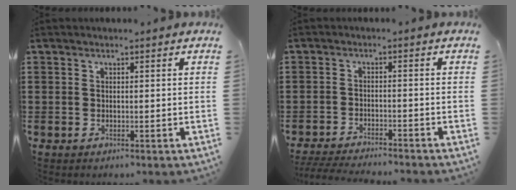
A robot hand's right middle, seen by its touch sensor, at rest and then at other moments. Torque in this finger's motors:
{"motor_torque": [0.18, -0.09, 0.06, 0.06]}